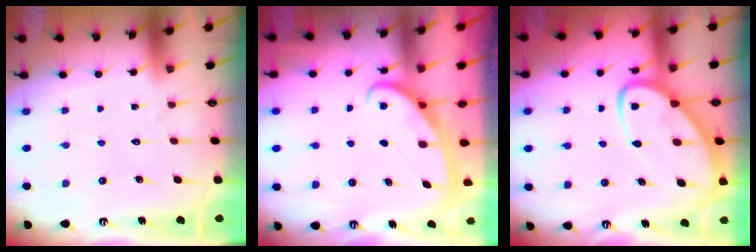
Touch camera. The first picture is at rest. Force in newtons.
{"total": 2.8, "press": 2.8, "slide": 0.4}
{"total": 10.1, "press": 10.1, "slide": 1.0}